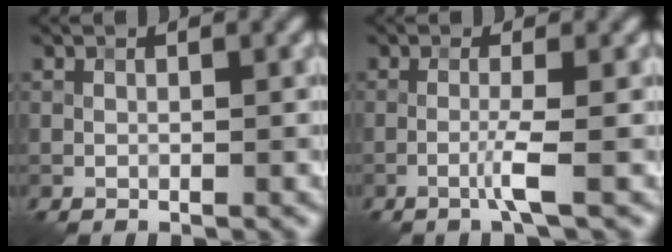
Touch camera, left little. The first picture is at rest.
{"total": 2.1, "force": [-0.8, -0.1, 1.9], "torque": [-0.038, 0.004, -0.026]}